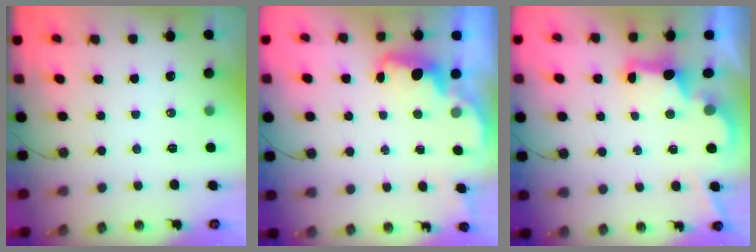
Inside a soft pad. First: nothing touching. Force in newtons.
{"total": 2.3, "press": 2.3, "slide": 0.5}
{"total": 2.7, "press": 2.5, "slide": 0.9}